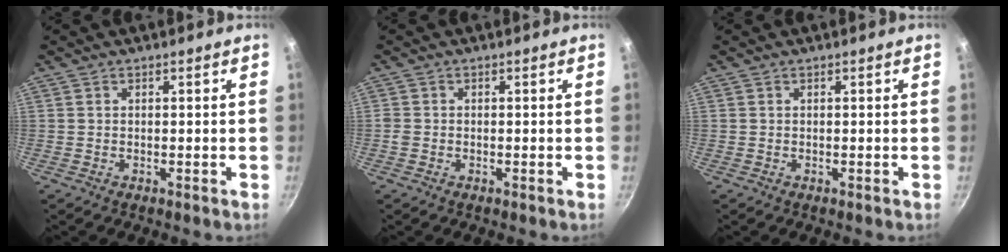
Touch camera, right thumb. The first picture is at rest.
{"total": 1.1, "force": [-0.4, 1.0, 0.5], "torque": [-0.009, 0.002, -0.009]}
{"total": 0.0}